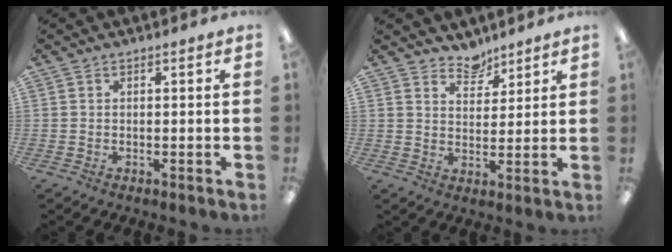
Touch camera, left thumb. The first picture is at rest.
{"total": 5.5, "force": [5.0, 2.2, 0.6], "torque": [-0.001, -0.035, 0.090]}